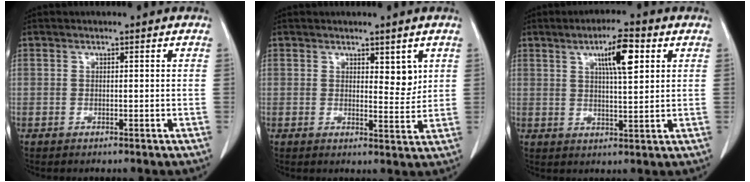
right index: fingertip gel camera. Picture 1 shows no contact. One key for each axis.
{"total": 3.4, "fx": 1.7, "fy": 1.4, "fz": 2.6, "tx": -0.033, "ty": -0.013, "tz": 0.026}
{"total": 7.3, "fx": 3.0, "fy": 1.1, "fz": 6.5, "tx": -0.110, "ty": 0.006, "tz": 0.049}